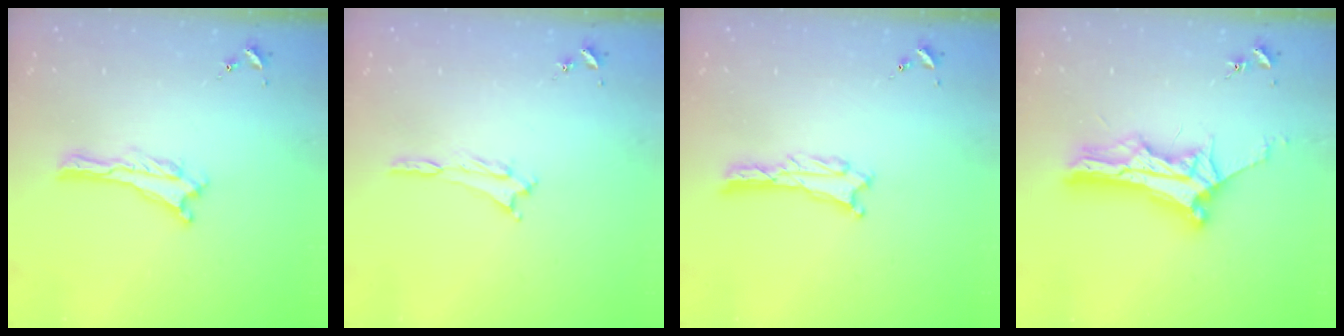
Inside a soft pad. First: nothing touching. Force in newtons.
{"total": 1.2, "press": 1.2, "slide": 0.2}
{"total": 1.3, "press": 1.2, "slide": 0.1}
{"total": 9.2, "press": 9.2, "slide": 0.4}